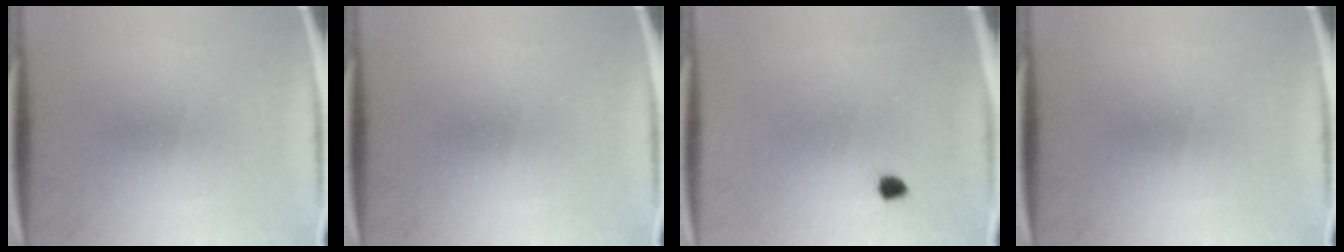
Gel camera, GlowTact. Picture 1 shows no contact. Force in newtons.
{"total": 0.0}
{"total": 1.2}
{"total": 0.0}